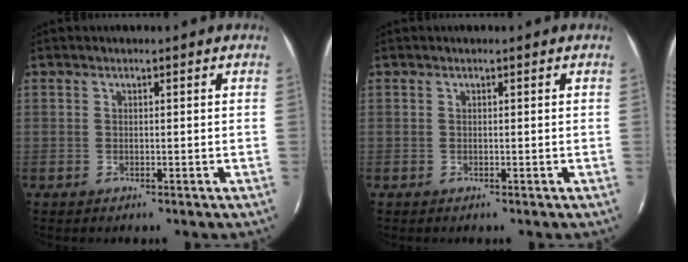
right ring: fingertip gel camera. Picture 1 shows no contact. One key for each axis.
{"total": 0.0}